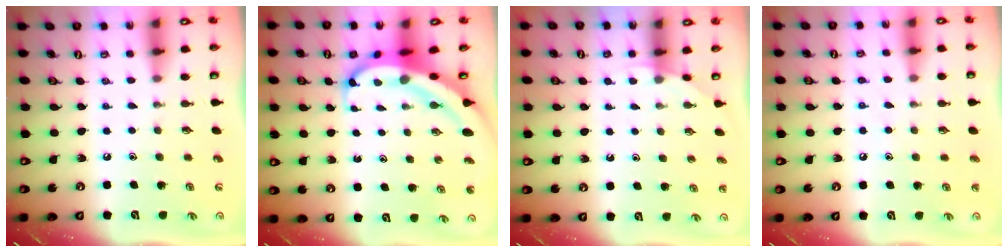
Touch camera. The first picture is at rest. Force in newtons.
{"total": 8.6, "press": 8.5, "slide": 1.0}
{"total": 2.7, "press": 2.7, "slide": 0.1}
{"total": 5.6, "press": 5.5, "slide": 0.5}